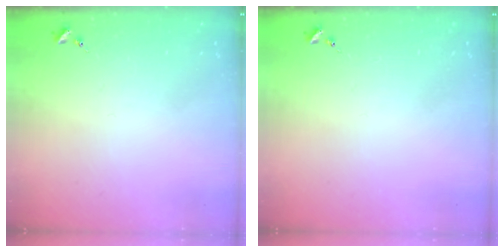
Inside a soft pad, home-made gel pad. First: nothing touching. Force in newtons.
{"total": 0.0}